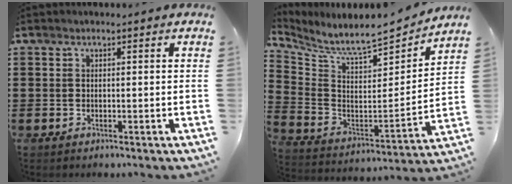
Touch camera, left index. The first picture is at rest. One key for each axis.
{"total": 7.1, "fx": 6.7, "fy": 0.6, "fz": 2.5, "tx": -0.085, "ty": -0.061, "tz": 0.107}